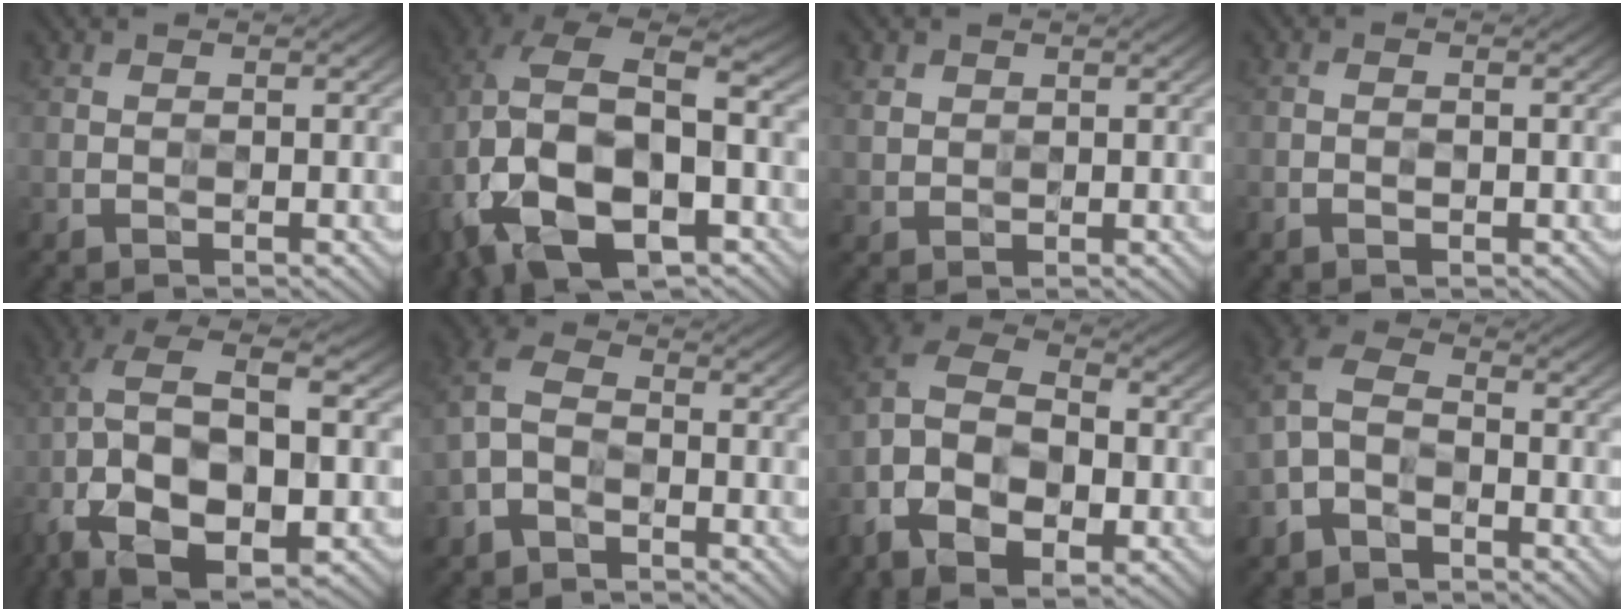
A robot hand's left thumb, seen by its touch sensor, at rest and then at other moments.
{"total": 18.5, "force": [-3.9, 11.7, 13.7], "torque": [-0.291, -0.022, -0.038]}
{"total": 2.1, "force": [1.0, 1.7, 0.8], "torque": [-0.022, -0.002, 0.023]}
{"total": 1.3, "force": [-0.5, 0.4, 1.1], "torque": [-0.024, 0.000, -0.012]}
{"total": 16.2, "force": [-3.3, 8.3, 13.5], "torque": [-0.301, -0.005, -0.035]}
{"total": 5.4, "force": [-2.1, 3.5, 3.5], "torque": [-0.088, 0.006, -0.056]}
{"total": 13.5, "force": [-3.9, 8.4, 9.8], "torque": [-0.224, -0.014, -0.076]}
{"total": 6.3, "force": [-2.5, 4.0, 4.1], "torque": [-0.099, 0.006, -0.062]}